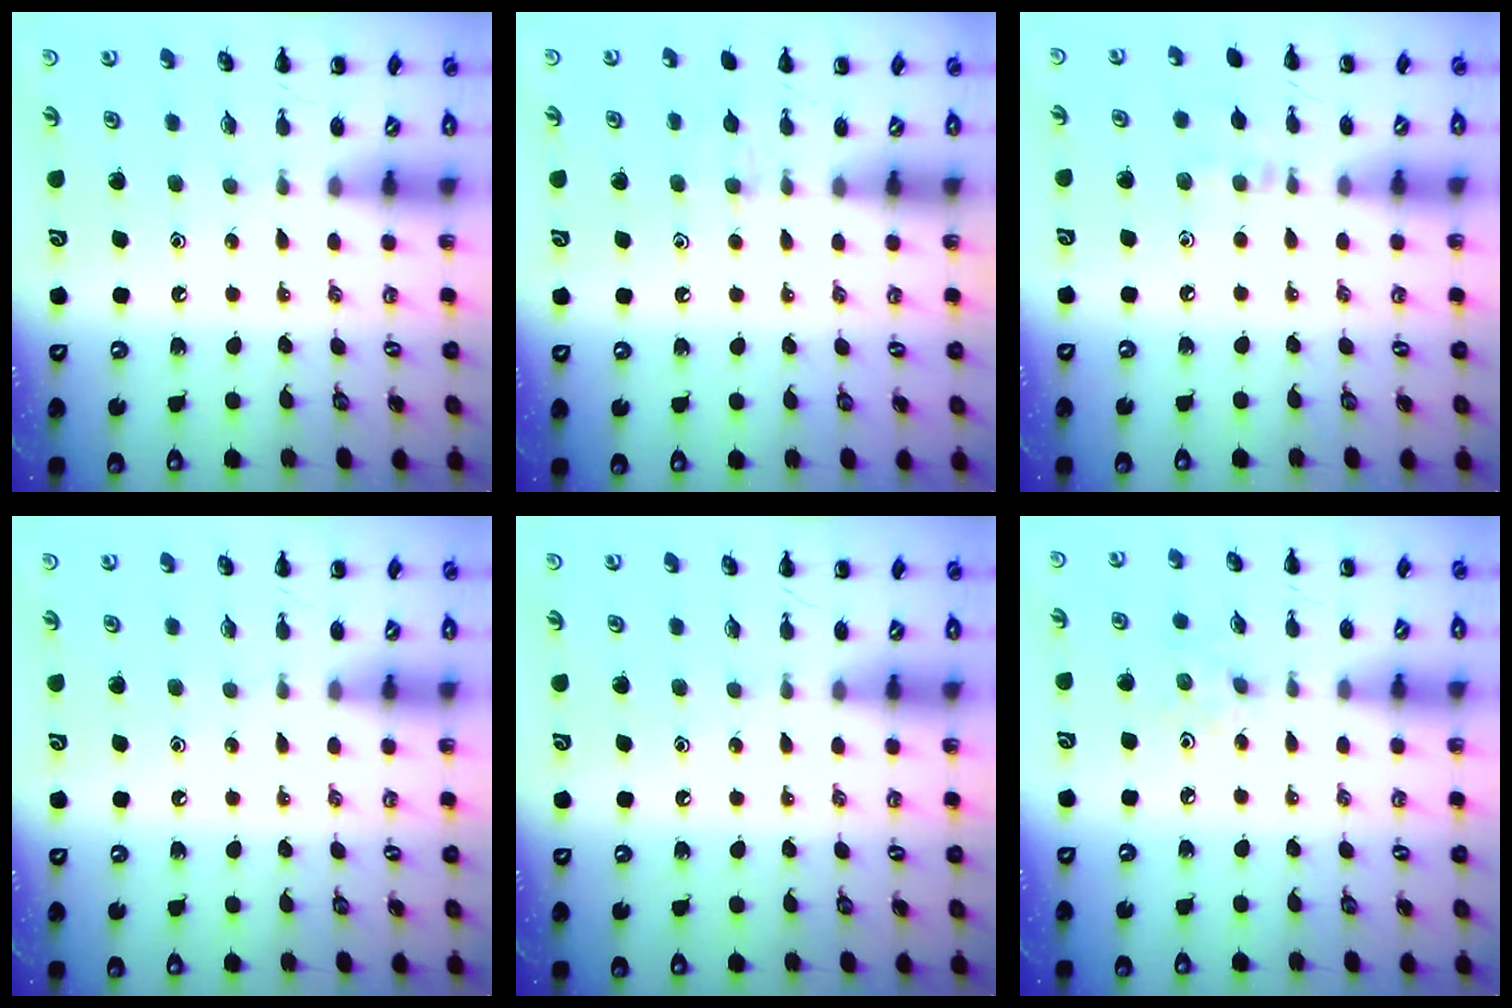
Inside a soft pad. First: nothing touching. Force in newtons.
{"total": 4.7, "press": 4.3, "slide": 1.8}
{"total": 5.4, "press": 5.1, "slide": 1.8}
{"total": 0.0}
{"total": 0.0}
{"total": 3.2, "press": 2.9, "slide": 1.2}